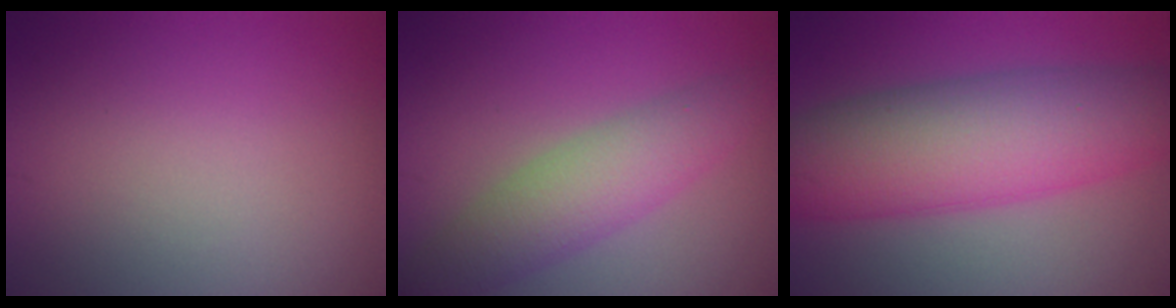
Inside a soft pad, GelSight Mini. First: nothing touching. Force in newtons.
{"total": 4.6, "press": 4.6, "slide": 0.1}
{"total": 10.2, "press": 10.2, "slide": 0.1}